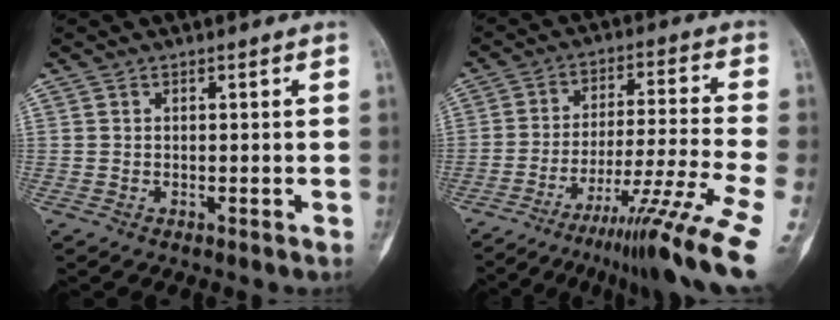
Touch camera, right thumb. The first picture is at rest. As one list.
[{"total": 16.3, "force": [-10.6, -1.0, 12.3], "torque": [-0.206, 0.053, -0.168]}]